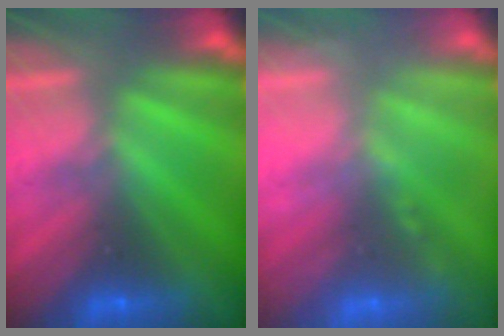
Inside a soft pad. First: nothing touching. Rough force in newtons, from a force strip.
{"total": 2.3}